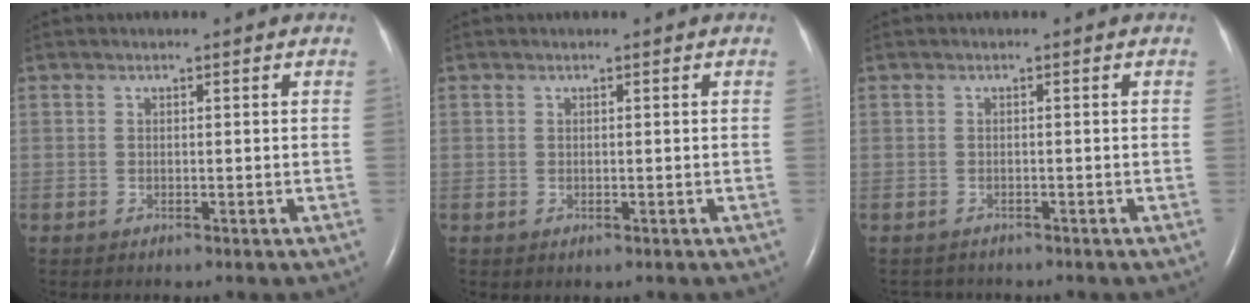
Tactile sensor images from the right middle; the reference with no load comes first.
{"total": 0.0}
{"total": 1.7, "force": [-1.6, 0.7, 0.0], "torque": [-0.003, -0.004, -0.021]}